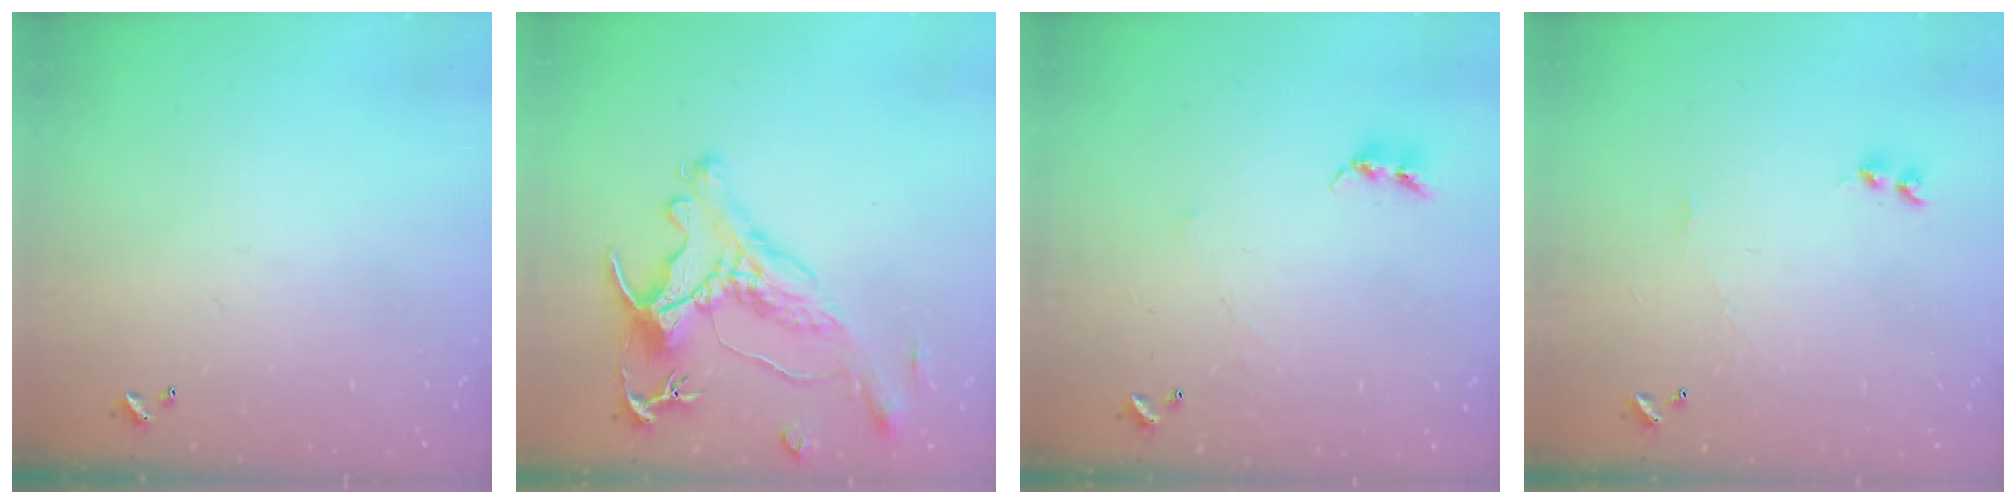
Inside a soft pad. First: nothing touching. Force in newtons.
{"total": 1.9, "press": 1.4, "slide": 1.2}
{"total": 2.4, "press": 2.4, "slide": 0.4}
{"total": 1.9, "press": 1.8, "slide": 0.5}